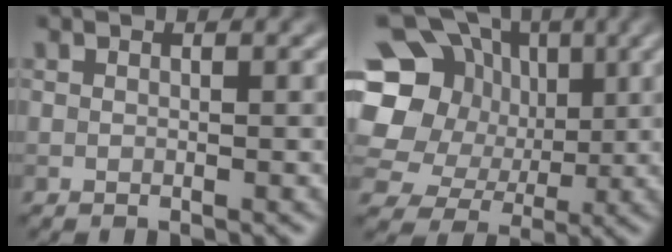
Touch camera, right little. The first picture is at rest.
{"total": 14.8, "force": [2.7, 12.9, 6.7], "torque": [-0.160, 0.042, 0.029]}